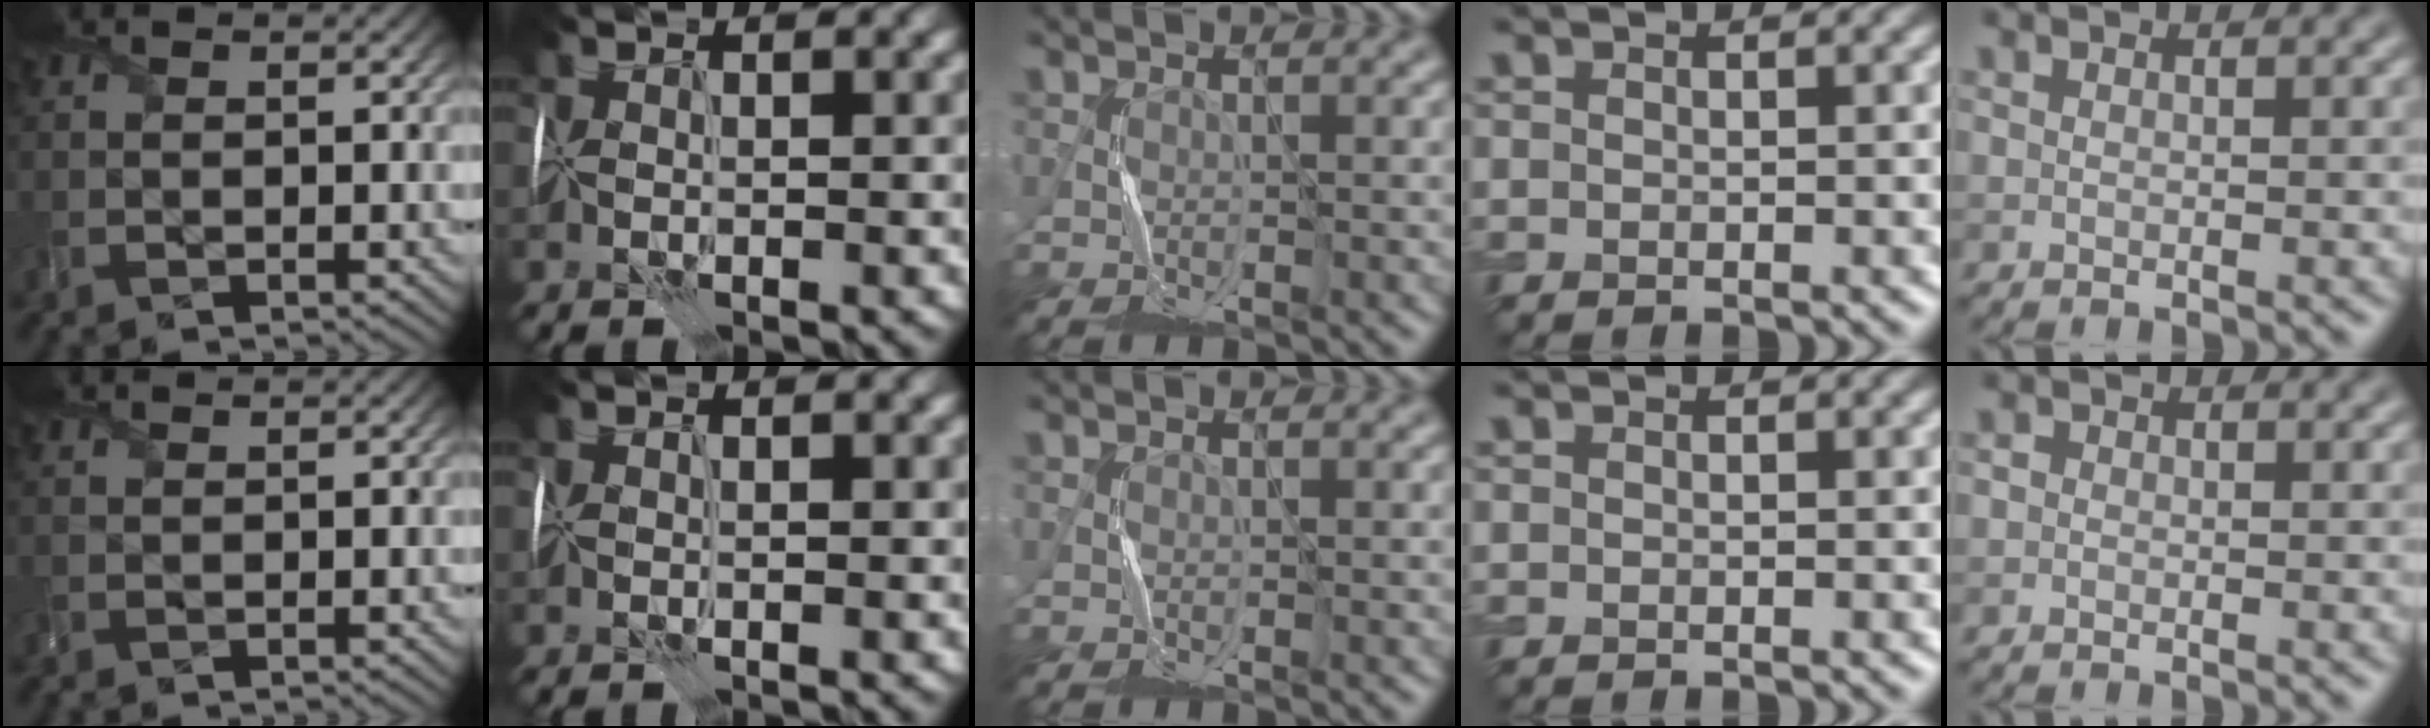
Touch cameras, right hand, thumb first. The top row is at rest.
{"thumb": {"total": 0.7, "force": [0.7, 0.1, 0.1], "torque": [-0.009, 0.003, 0.016]}, "little": {"total": 0.7, "force": [0.1, 0.7, 0.2], "torque": [-0.003, -0.005, -0.004]}}